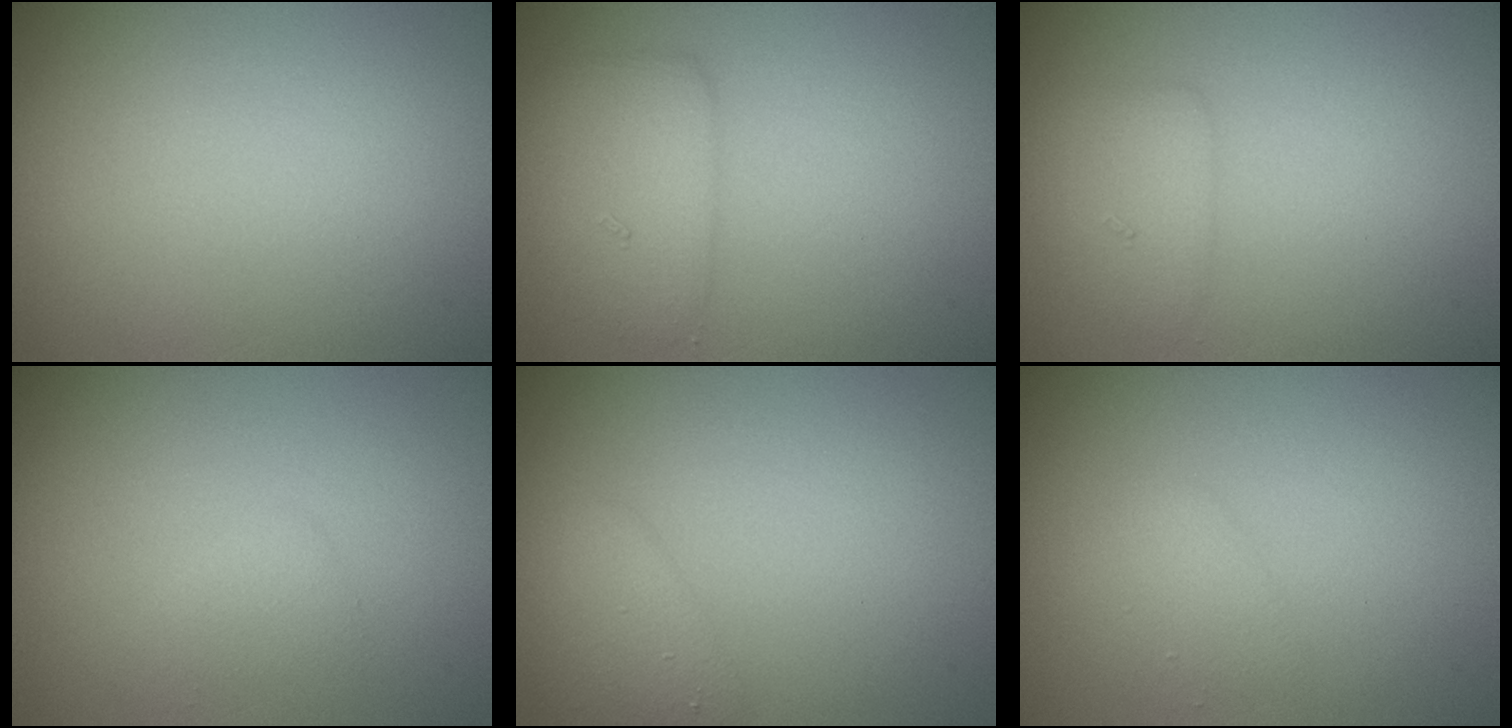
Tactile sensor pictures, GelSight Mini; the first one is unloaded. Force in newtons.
{"total": 2.9, "press": 2.9, "slide": 0.1}
{"total": 1.8, "press": 1.8, "slide": 0.1}
{"total": 1.0, "press": 1.0, "slide": 0.1}
{"total": 2.2, "press": 2.2, "slide": 0.1}
{"total": 1.3, "press": 1.3, "slide": 0.1}